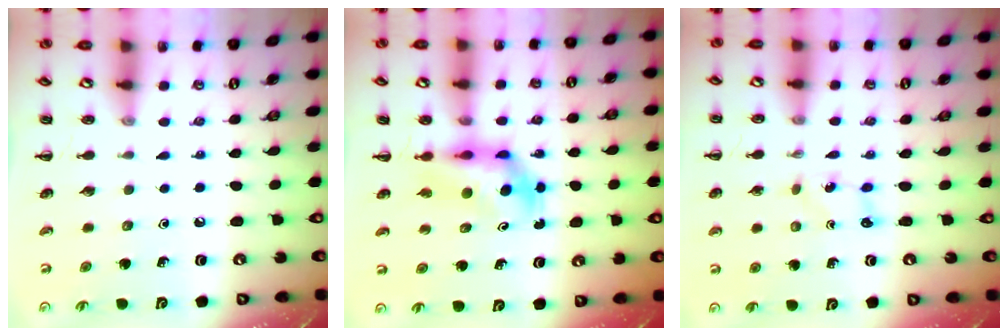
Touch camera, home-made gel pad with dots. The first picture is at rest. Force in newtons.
{"total": 5.3, "press": 5.2, "slide": 0.8}
{"total": 2.7, "press": 2.6, "slide": 0.8}